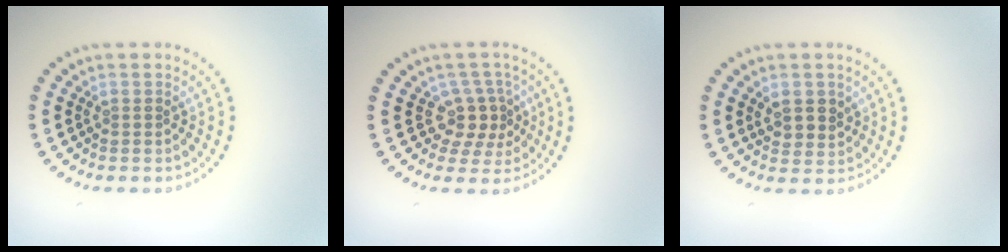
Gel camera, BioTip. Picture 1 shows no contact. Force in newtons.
{"total": 2.9, "press": 2.3, "slide": 1.8}
{"total": 2.4, "press": 2.2, "slide": 0.8}